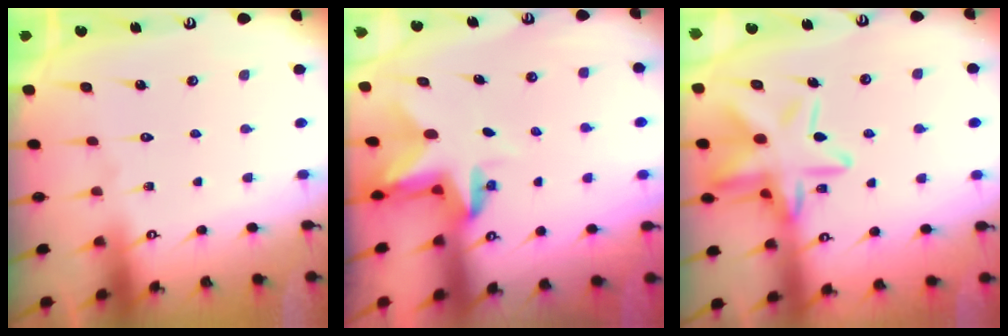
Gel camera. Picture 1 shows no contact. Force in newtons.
{"total": 3.0, "press": 3.0, "slide": 0.4}
{"total": 16.8, "press": 16.7, "slide": 1.6}